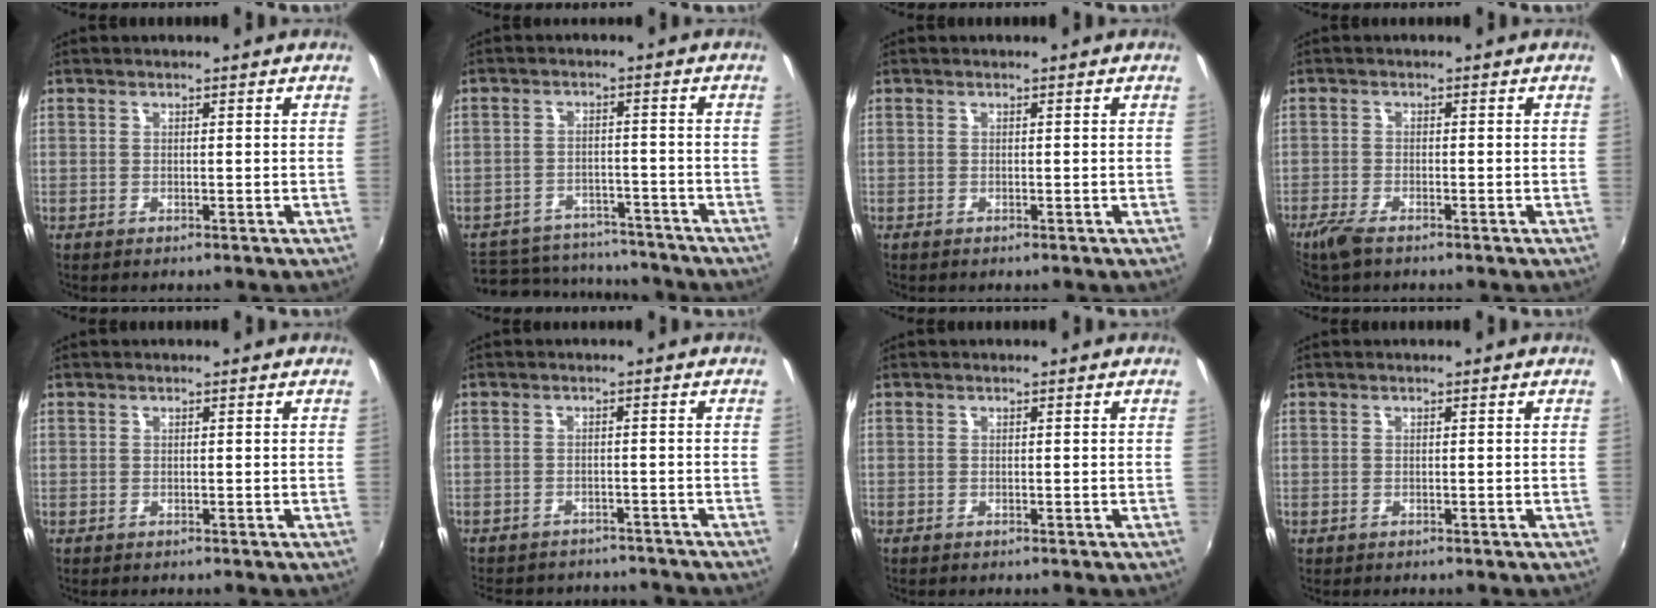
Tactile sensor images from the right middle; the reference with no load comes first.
{"total": 15.4, "force": [-12.8, 6.9, 5.0], "torque": [-0.128, 0.019, -0.166]}
{"total": 0.0}
{"total": 4.1, "force": [-3.1, 1.1, 2.4], "torque": [-0.068, -0.011, -0.064]}
{"total": 0.0}
{"total": 11.9, "force": [-10.6, 4.0, 3.7], "torque": [-0.089, -0.009, -0.139]}
{"total": 0.0}
{"total": 0.0}